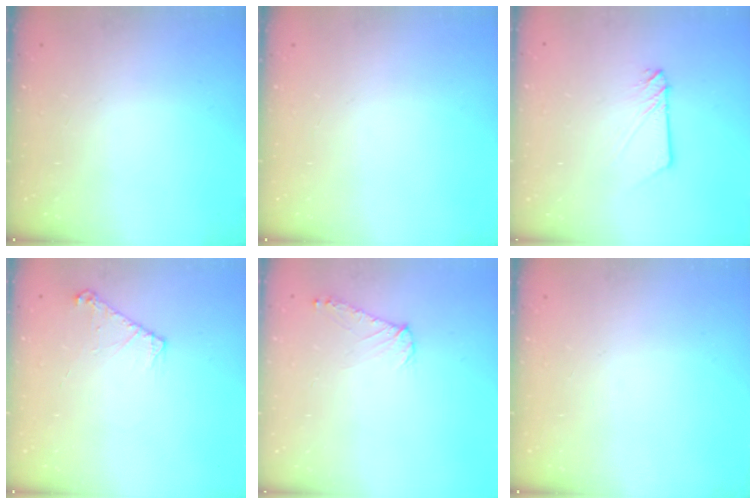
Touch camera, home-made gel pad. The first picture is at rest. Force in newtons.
{"total": 0.0}
{"total": 3.2, "press": 3.2, "slide": 0.2}
{"total": 6.0, "press": 6.0, "slide": 0.7}
{"total": 7.3, "press": 7.2, "slide": 0.7}
{"total": 0.0}